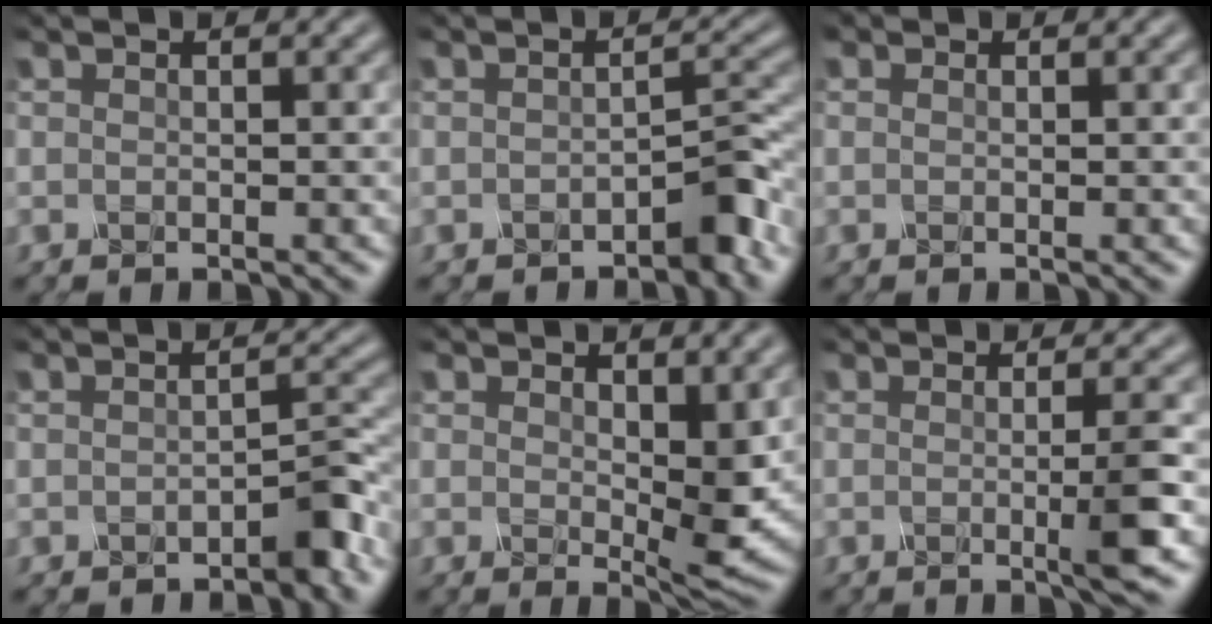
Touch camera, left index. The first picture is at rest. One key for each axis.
{"total": 2.5, "fx": -2.1, "fy": 0.2, "fz": 1.4, "tx": -0.028, "ty": 0.008, "tz": -0.031}
{"total": 0.6, "fx": 0.3, "fy": 0.4, "fz": 0.3, "tx": -0.009, "ty": 0.004, "tz": -0.006}
{"total": 2.2, "fx": -1.9, "fy": 0.1, "fz": 1.2, "tx": -0.026, "ty": 0.007, "tz": -0.026}
{"total": 4.8, "fx": 0.4, "fy": 1.7, "fz": 4.4, "tx": -0.085, "ty": -0.005, "tz": 0.015}
{"total": 3.3, "fx": -0.7, "fy": 0.4, "fz": 3.2, "tx": -0.055, "ty": -0.008, "tz": -0.009}